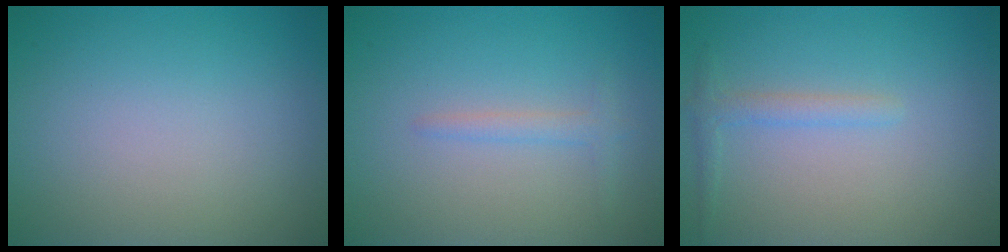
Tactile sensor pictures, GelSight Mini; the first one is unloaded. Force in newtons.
{"total": 1.3, "press": 1.3, "slide": 0.1}
{"total": 1.4, "press": 1.4, "slide": 0.1}